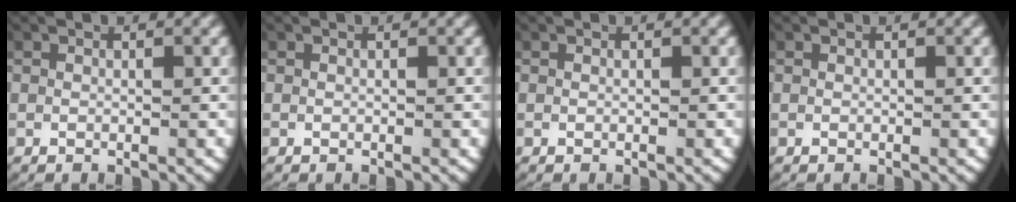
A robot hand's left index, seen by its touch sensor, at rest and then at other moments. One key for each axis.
{"total": 0.0}
{"total": 0.0}
{"total": 0.0}